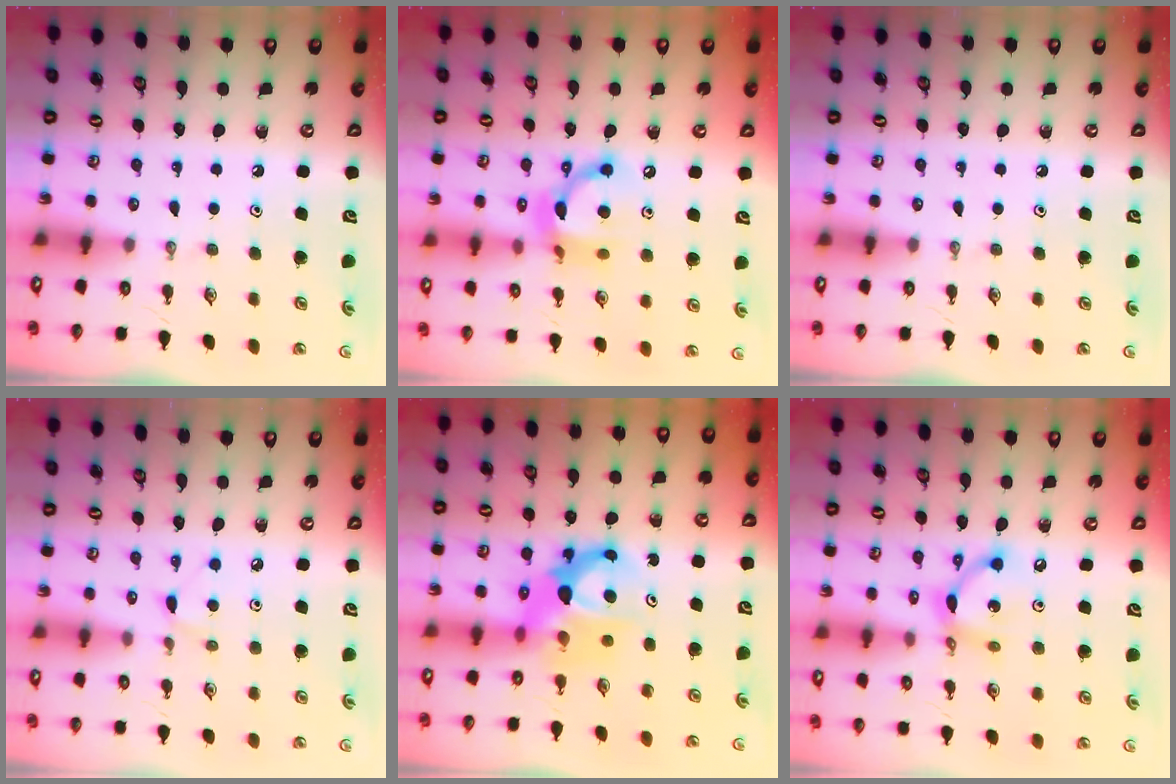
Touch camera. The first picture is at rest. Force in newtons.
{"total": 13.2, "press": 13.2, "slide": 0.8}
{"total": 0.0}
{"total": 5.1, "press": 5.0, "slide": 0.7}
{"total": 8.3, "press": 8.2, "slide": 0.5}
{"total": 10.6, "press": 10.6, "slide": 0.5}